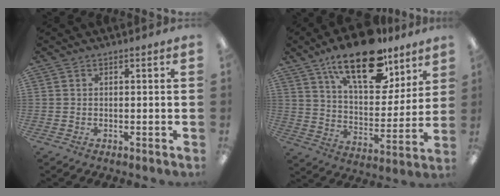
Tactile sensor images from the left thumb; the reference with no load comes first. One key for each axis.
{"total": 21.2, "fx": 13.9, "fy": 9.5, "fz": 12.8, "tx": -0.198, "ty": -0.075, "tz": 0.237}